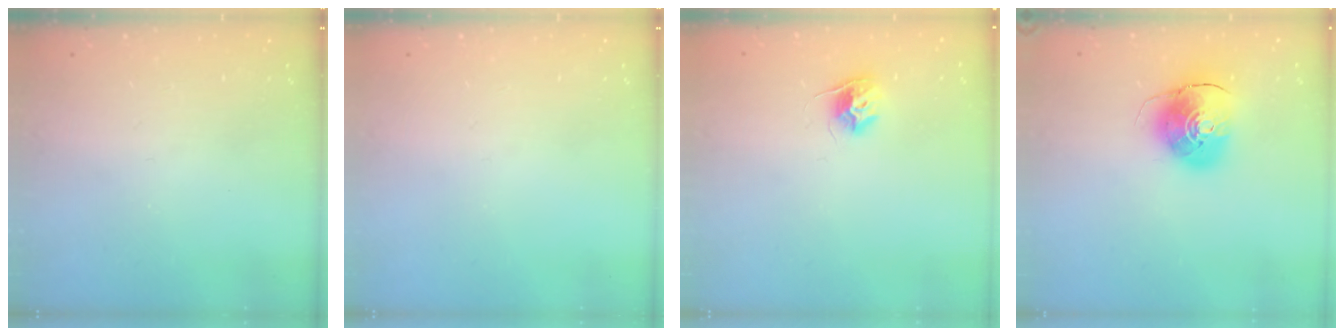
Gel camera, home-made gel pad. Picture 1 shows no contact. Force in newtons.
{"total": 0.0}
{"total": 8.3, "press": 8.2, "slide": 0.6}
{"total": 9.8, "press": 9.7, "slide": 1.4}